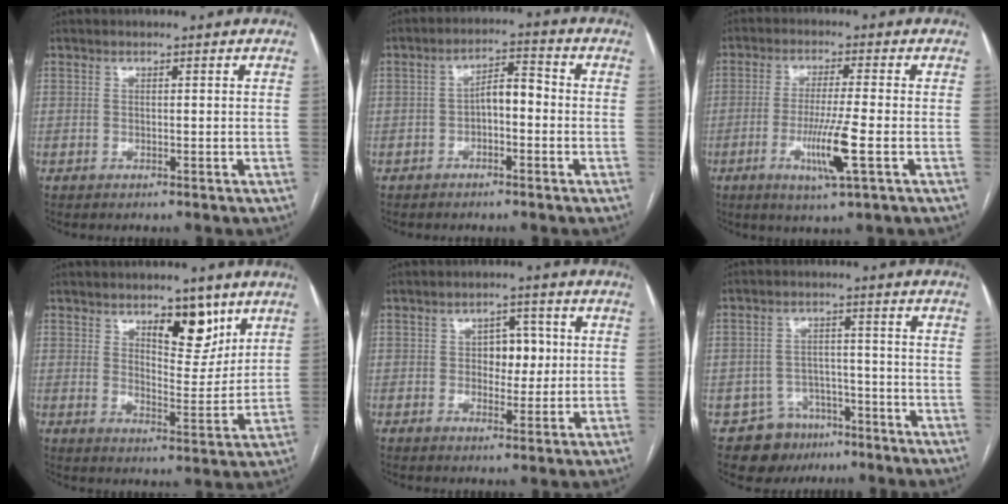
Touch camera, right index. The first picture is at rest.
{"total": 4.8, "force": [-0.9, 2.0, 4.2], "torque": [-0.071, 0.024, -0.016]}
{"total": 8.0, "force": [-2.5, -0.4, 7.6], "torque": [-0.143, -0.019, -0.046]}
{"total": 8.6, "force": [5.2, 3.3, 5.9], "torque": [-0.081, -0.009, 0.085]}
{"total": 5.0, "force": [0.6, 3.2, 3.9], "torque": [-0.046, 0.011, 0.012]}
{"total": 7.6, "force": [-4.9, 5.7, 0.7], "torque": [-0.007, 0.015, -0.069]}